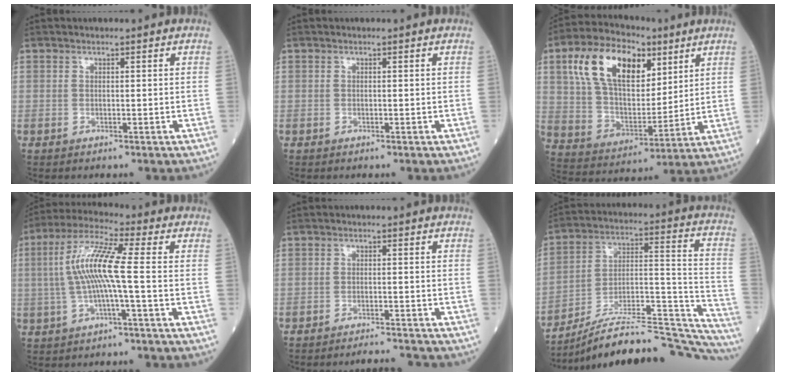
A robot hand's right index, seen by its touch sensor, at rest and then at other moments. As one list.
[{"total": 0.0}, {"total": 18.5, "force": [7.9, 9.9, 13.5], "torque": [-0.280, 0.034, 0.143]}, {"total": 10.5, "force": [-0.4, 0.8, 10.4], "torque": [-0.221, 0.017, -0.012]}, {"total": 6.0, "force": [-5.9, 0.6, 0.8], "torque": [-0.017, 0.005, -0.088]}, {"total": 32.9, "force": [-30.0, 3.9, 12.9], "torque": [-0.133, 0.013, -0.430]}]